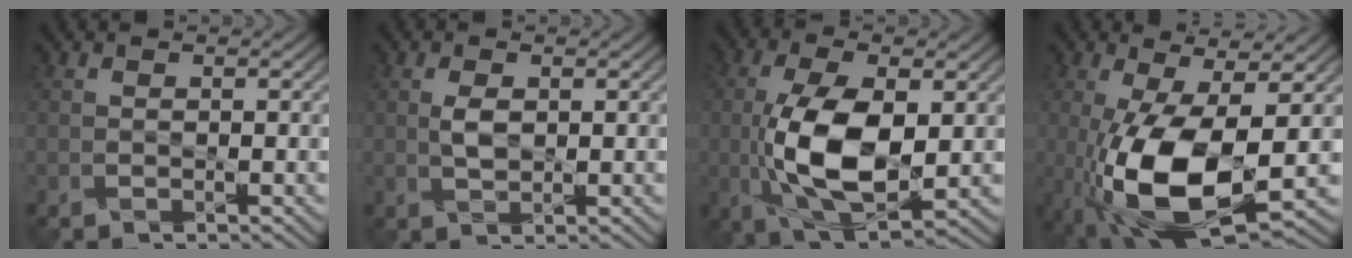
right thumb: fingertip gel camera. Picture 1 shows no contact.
{"total": 2.2, "force": [0.4, 1.1, 1.9], "torque": [-0.044, 0.000, 0.008]}
{"total": 11.6, "force": [-0.9, 5.3, 10.3], "torque": [-0.219, -0.005, -0.011]}
{"total": 12.7, "force": [-2.8, 4.9, 11.4], "torque": [-0.243, -0.025, -0.045]}